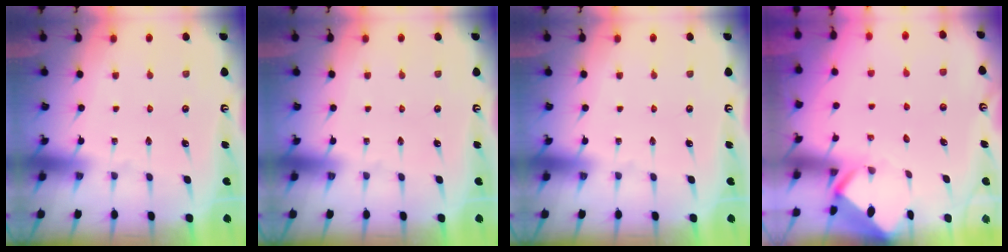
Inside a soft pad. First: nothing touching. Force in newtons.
{"total": 0.0}
{"total": 0.0}
{"total": 3.3, "press": 3.3, "slide": 0.2}